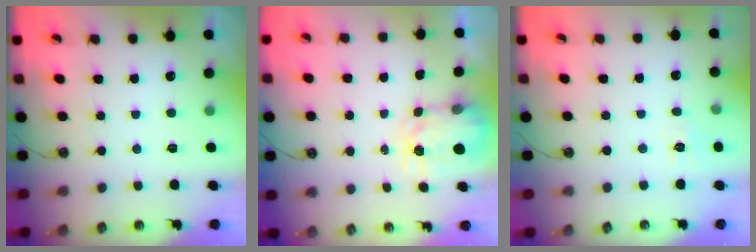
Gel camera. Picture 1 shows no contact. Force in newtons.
{"total": 3.7, "press": 3.7, "slide": 0.5}
{"total": 3.3, "press": 3.3, "slide": 0.5}